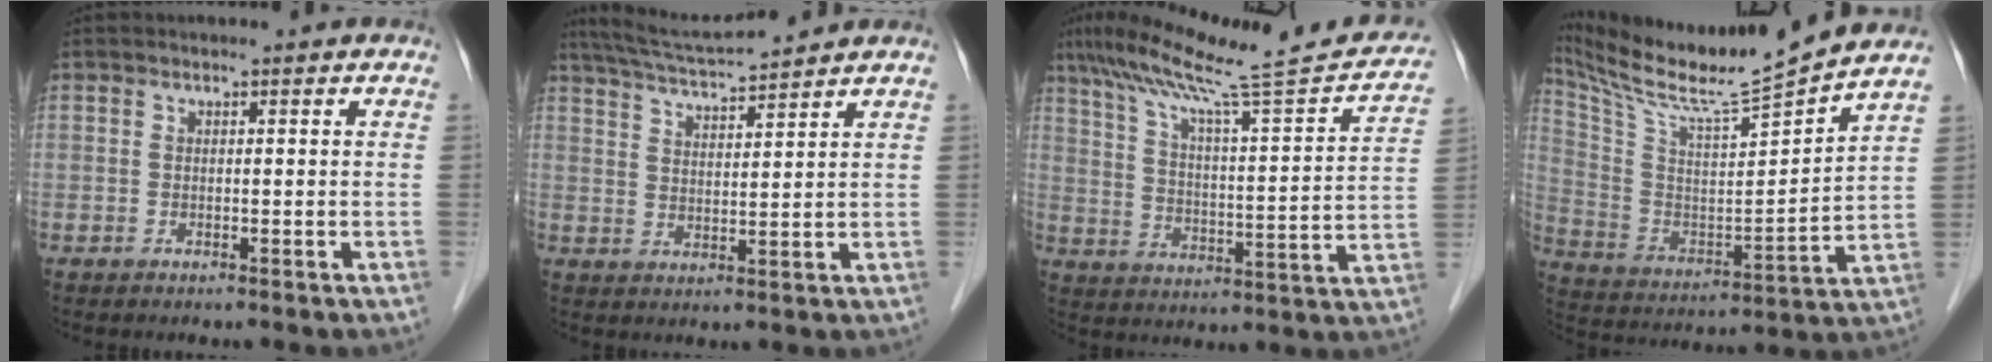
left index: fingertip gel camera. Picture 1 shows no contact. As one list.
[{"total": 9.1, "force": [8.5, -0.5, 3.1], "torque": [-0.065, 0.021, 0.150]}, {"total": 23.3, "force": [19.8, 1.1, 12.3], "torque": [-0.197, -0.001, 0.276]}, {"total": 19.6, "force": [17.6, -1.2, 8.5], "torque": [-0.164, -0.026, 0.289]}]